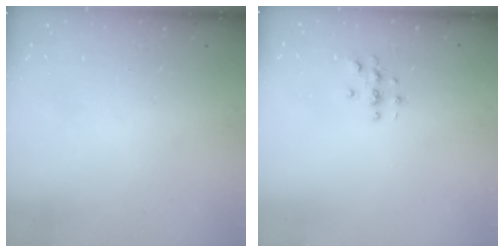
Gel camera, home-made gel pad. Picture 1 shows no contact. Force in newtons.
{"total": 3.0, "press": 3.0, "slide": 0.3}